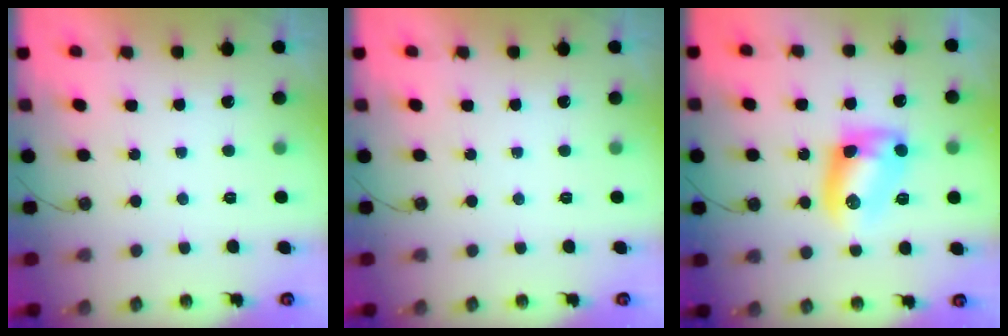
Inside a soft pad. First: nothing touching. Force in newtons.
{"total": 0.0}
{"total": 9.7, "press": 9.6, "slide": 0.5}